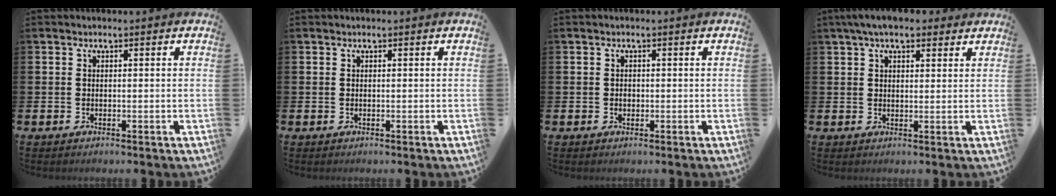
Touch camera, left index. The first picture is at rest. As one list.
[{"total": 0.0}, {"total": 0.7, "force": [-0.1, 0.6, 0.4], "torque": [0.000, 0.001, -0.005]}, {"total": 4.8, "force": [3.9, 1.7, 2.3], "torque": [-0.044, -0.007, 0.071]}]